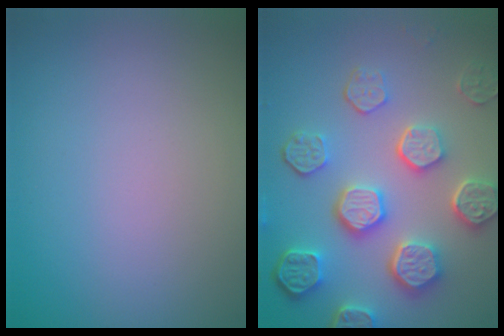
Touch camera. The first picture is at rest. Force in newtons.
{"total": 7.4, "press": 5.8, "slide": 4.6}